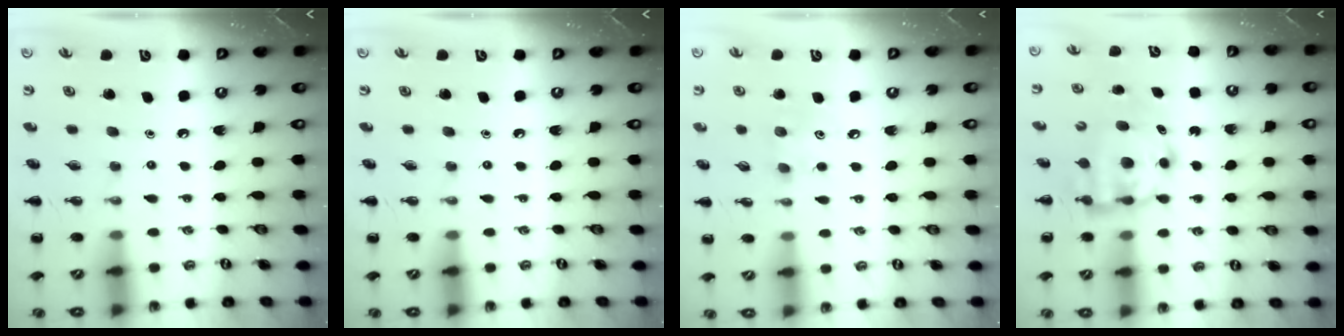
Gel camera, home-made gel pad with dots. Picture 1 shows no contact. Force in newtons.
{"total": 0.0}
{"total": 5.2, "press": 5.1, "slide": 1.2}
{"total": 5.6, "press": 5.6, "slide": 0.5}